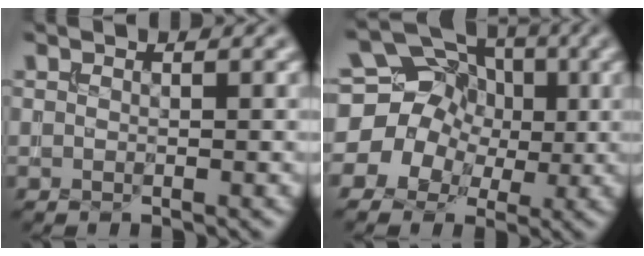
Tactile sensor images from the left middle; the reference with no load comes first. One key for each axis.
{"total": 12.6, "fx": 1.3, "fy": 11.2, "fz": 5.7, "tx": -0.121, "ty": 0.051, "tz": -0.016}